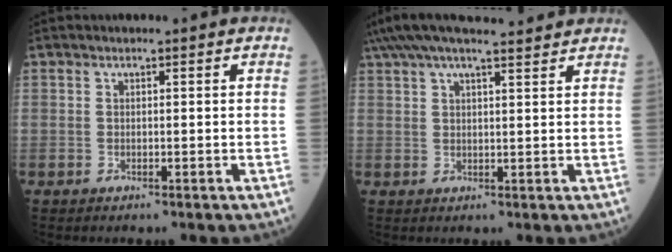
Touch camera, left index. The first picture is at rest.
{"total": 12.9, "force": [11.4, 1.3, 5.9], "torque": [-0.109, 0.046, 0.169]}